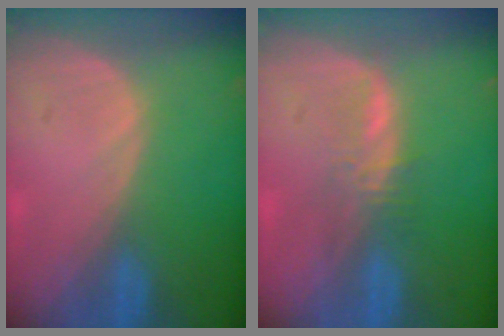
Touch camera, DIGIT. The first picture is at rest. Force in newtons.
{"total": 2.9, "press": 2.9, "slide": 0.2}